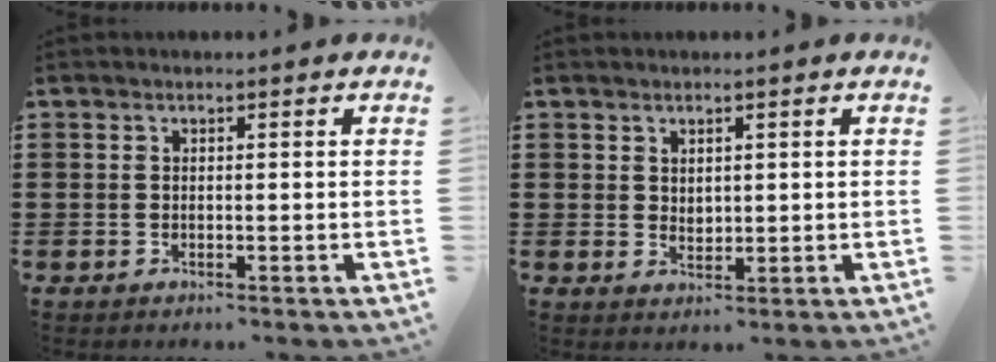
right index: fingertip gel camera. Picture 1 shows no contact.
{"total": 1.7, "force": [1.3, 1.0, 0.3], "torque": [-0.008, 0.005, 0.026]}